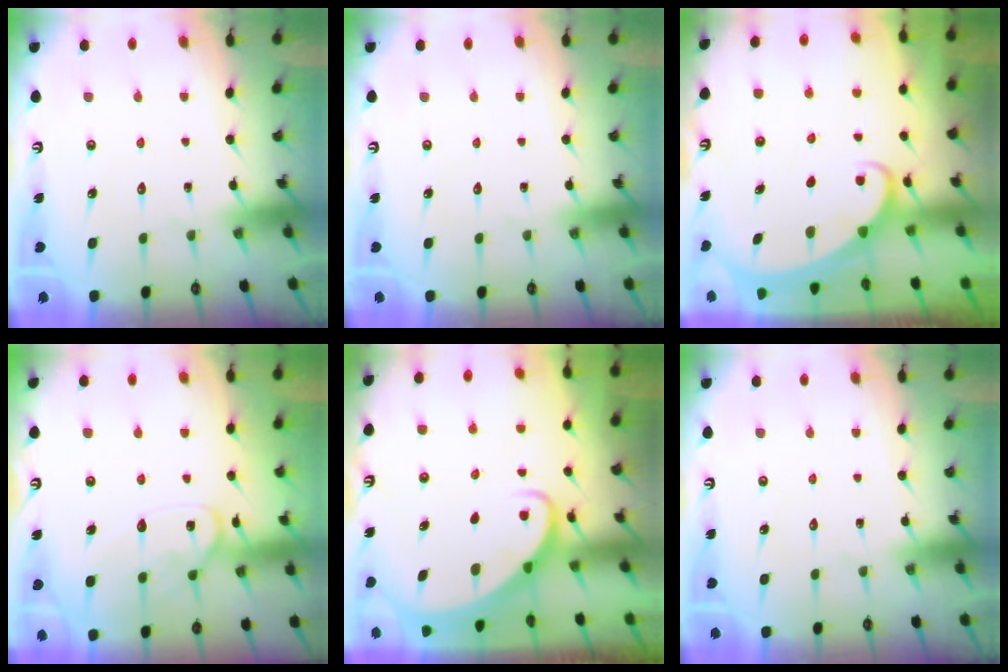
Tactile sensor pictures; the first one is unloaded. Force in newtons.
{"total": 0.0}
{"total": 2.0, "press": 2.0, "slide": 0.2}
{"total": 13.3, "press": 13.2, "slide": 1.2}
{"total": 2.7, "press": 2.7, "slide": 0.2}
{"total": 0.0}